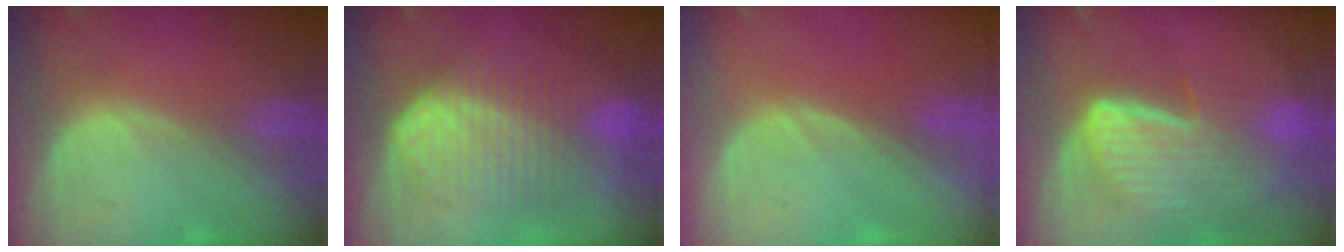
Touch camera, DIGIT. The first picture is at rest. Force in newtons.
{"total": 10.5, "press": 10.4, "slide": 0.5}
{"total": 0.0}
{"total": 9.1, "press": 8.0, "slide": 4.3}